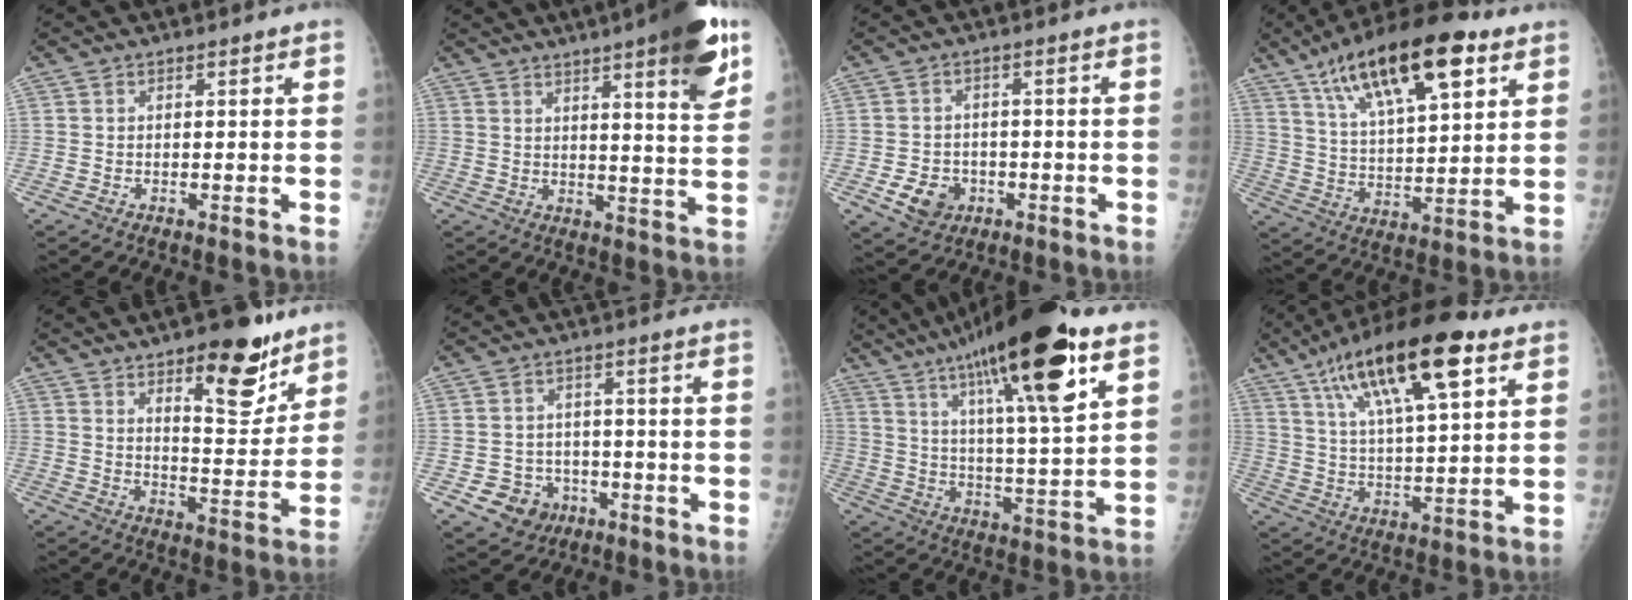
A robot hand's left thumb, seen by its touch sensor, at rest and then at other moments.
{"total": 14.6, "force": [8.3, 2.3, 11.8], "torque": [-0.142, -0.037, 0.108]}
{"total": 6.0, "force": [-2.2, 4.9, 2.7], "torque": [-0.030, 0.010, -0.031]}
{"total": 21.0, "force": [11.1, 7.4, 16.2], "torque": [-0.249, -0.023, 0.191]}
{"total": 14.7, "force": [9.2, 5.6, 10.0], "torque": [-0.096, -0.061, 0.137]}
{"total": 7.2, "force": [-3.2, 6.2, 1.7], "torque": [-0.007, 0.022, -0.040]}
{"total": 24.2, "force": [13.4, 4.5, 19.6], "torque": [-0.317, -0.031, 0.217]}
{"total": 20.8, "force": [10.7, 6.3, 16.7], "torque": [-0.271, -0.015, 0.182]}